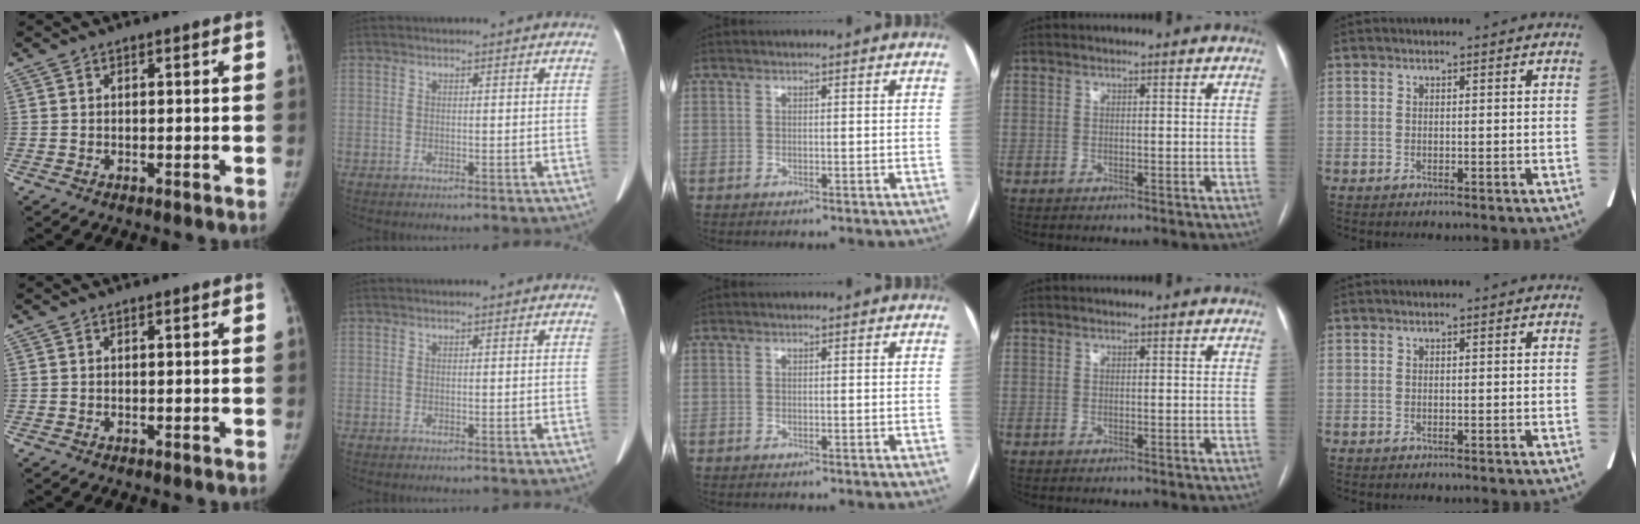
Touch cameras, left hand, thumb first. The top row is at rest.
{}